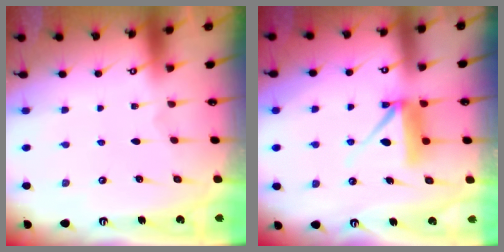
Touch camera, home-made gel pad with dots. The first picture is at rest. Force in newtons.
{"total": 9.0, "press": 9.0, "slide": 0.7}